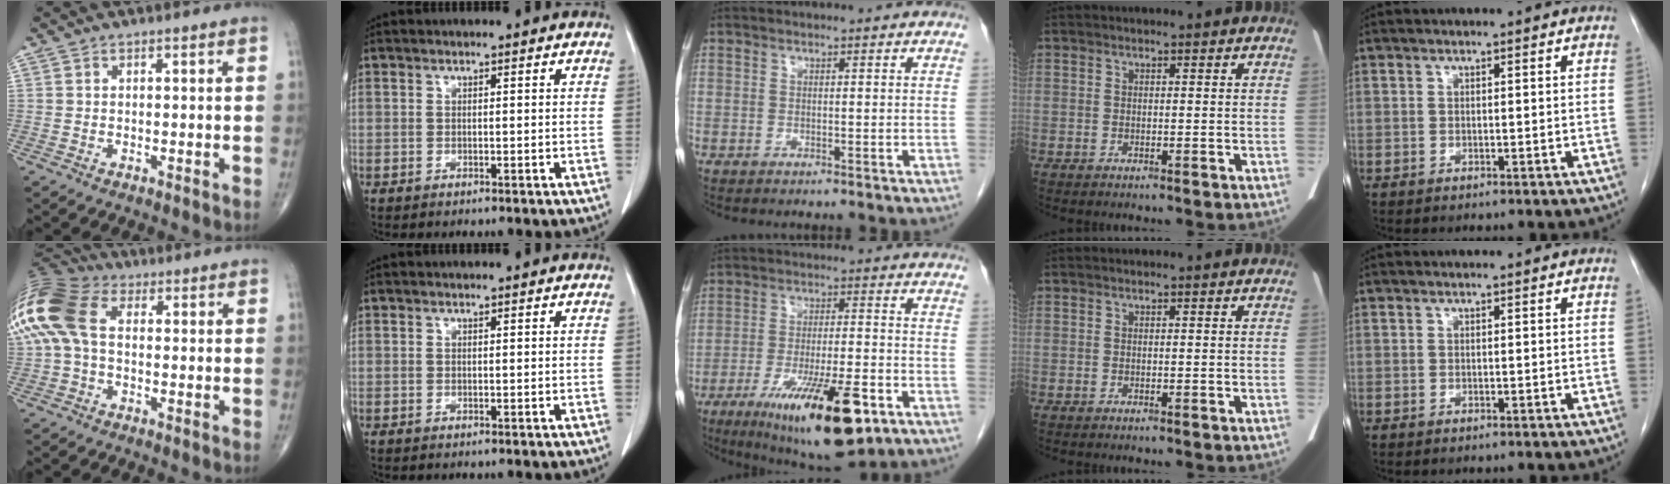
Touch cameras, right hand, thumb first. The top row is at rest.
{"thumb": {"total": 14.9, "force": [1.6, 9.5, 11.4], "torque": [-0.271, 0.031, 0.020]}, "middle": {"total": 16.8, "force": [-8.7, 3.1, 14.0], "torque": [-0.214, -0.028, -0.129]}}